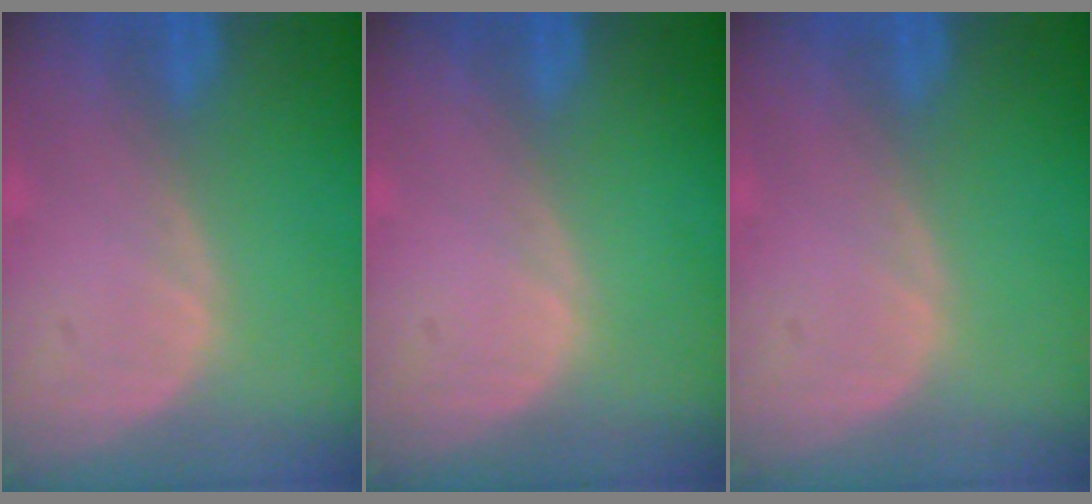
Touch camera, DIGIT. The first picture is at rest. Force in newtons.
{"total": 0.0}
{"total": 0.0}